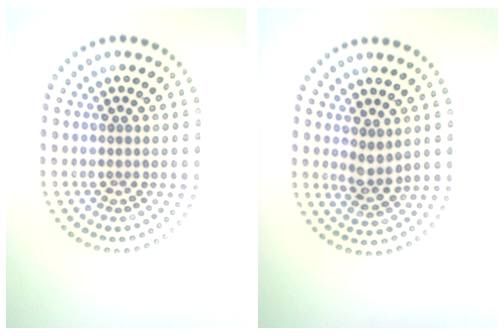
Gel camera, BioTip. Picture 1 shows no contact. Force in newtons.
{"total": 2.0, "press": 1.7, "slide": 1.1}